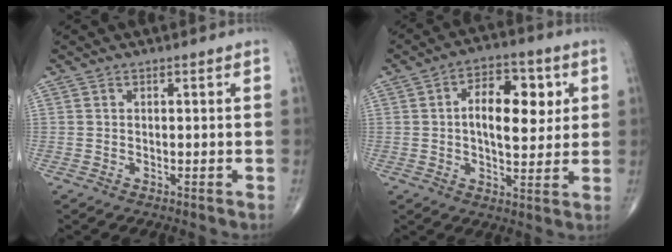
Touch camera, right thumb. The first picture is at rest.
{"total": 12.1, "force": [2.3, 6.5, 10.0], "torque": [-0.124, 0.001, 0.033]}